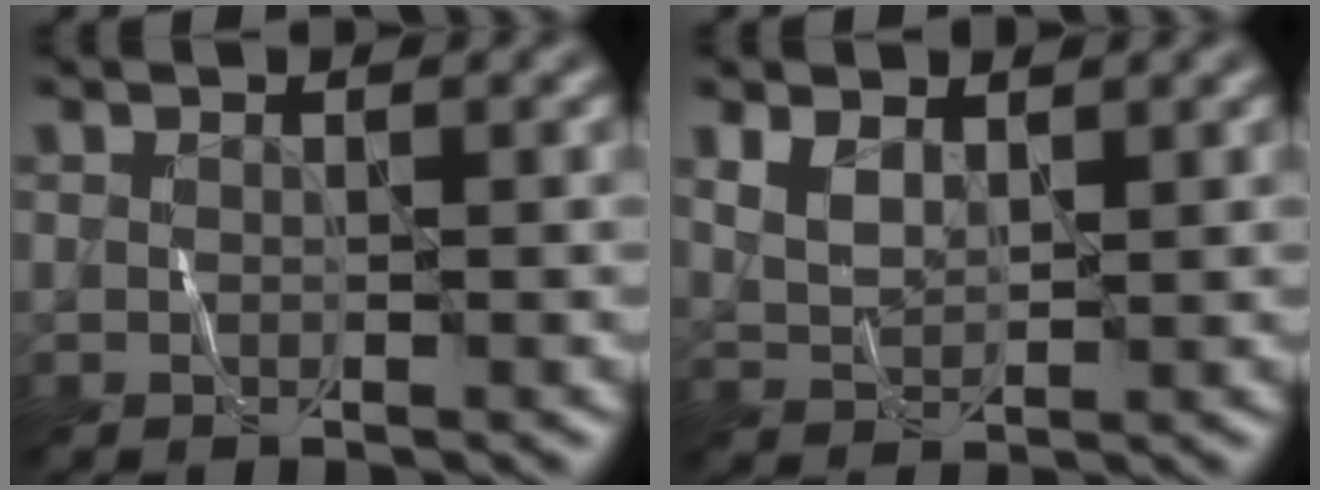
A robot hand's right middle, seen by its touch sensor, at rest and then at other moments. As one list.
[{"total": 2.1, "force": [1.3, 1.1, 1.3], "torque": [-0.034, -0.002, 0.031]}]